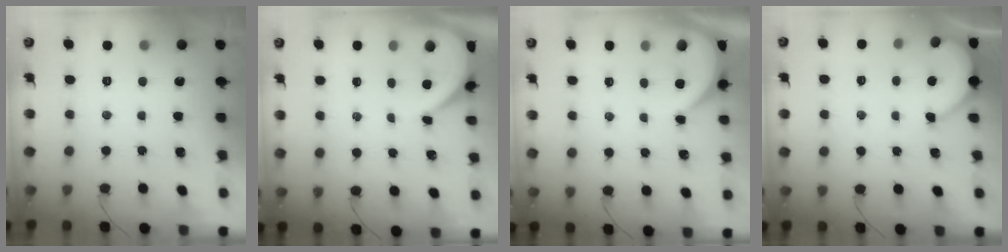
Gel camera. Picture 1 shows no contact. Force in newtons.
{"total": 4.1, "press": 4.1, "slide": 0.5}
{"total": 3.9, "press": 3.9, "slide": 0.6}
{"total": 2.3, "press": 2.3, "slide": 0.3}